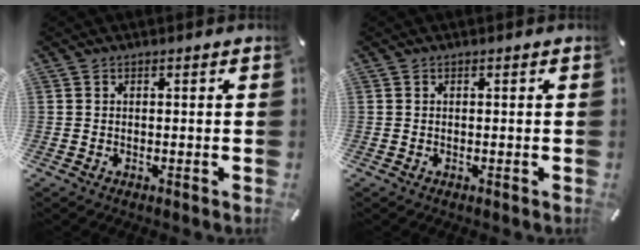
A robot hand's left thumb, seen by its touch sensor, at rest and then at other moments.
{"total": 0.0}